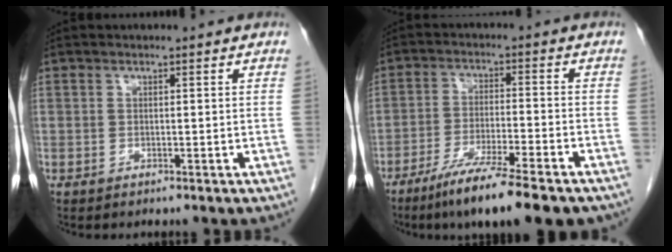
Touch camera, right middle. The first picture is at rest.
{"total": 13.0, "force": [-9.6, 0.9, 8.6], "torque": [-0.141, -0.033, -0.152]}